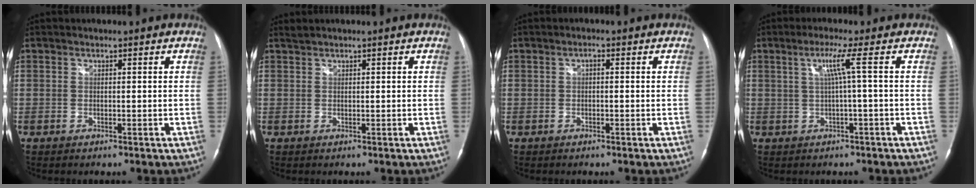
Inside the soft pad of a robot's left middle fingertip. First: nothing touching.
{"total": 0.7, "force": [0.7, -0.2, 0.1], "torque": [-0.010, 0.010, 0.019]}
{"total": 0.8, "force": [0.1, 0.2, 0.8], "torque": [-0.015, 0.001, 0.000]}
{"total": 3.7, "force": [0.5, -1.5, 3.3], "torque": [-0.070, 0.003, 0.016]}